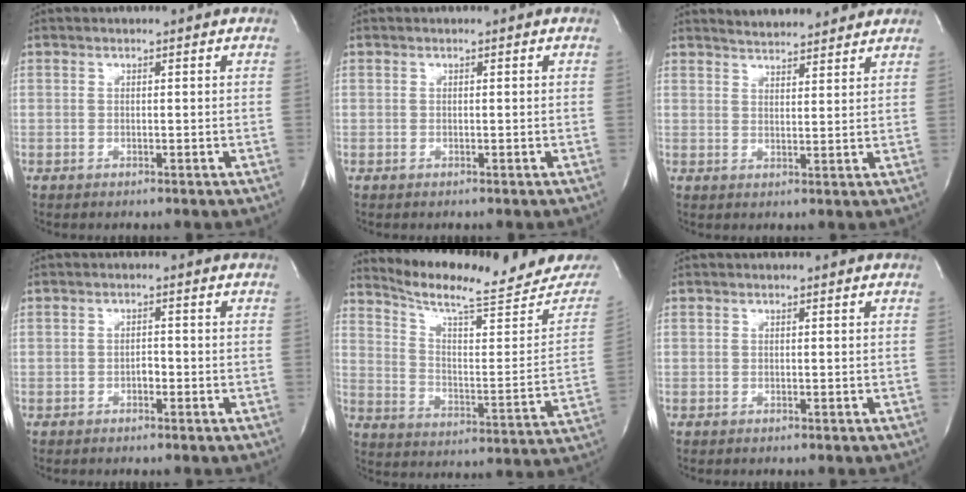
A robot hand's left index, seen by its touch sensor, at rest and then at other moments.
{"total": 0.0}
{"total": 8.7, "force": [8.2, 1.7, 2.6], "torque": [-0.040, 0.008, 0.106]}
{"total": 1.3, "force": [-0.8, 0.6, 0.8], "torque": [-0.012, 0.001, -0.015]}
{"total": 19.6, "force": [17.7, 3.1, 7.9], "torque": [-0.122, -0.039, 0.243]}
{"total": 0.0}